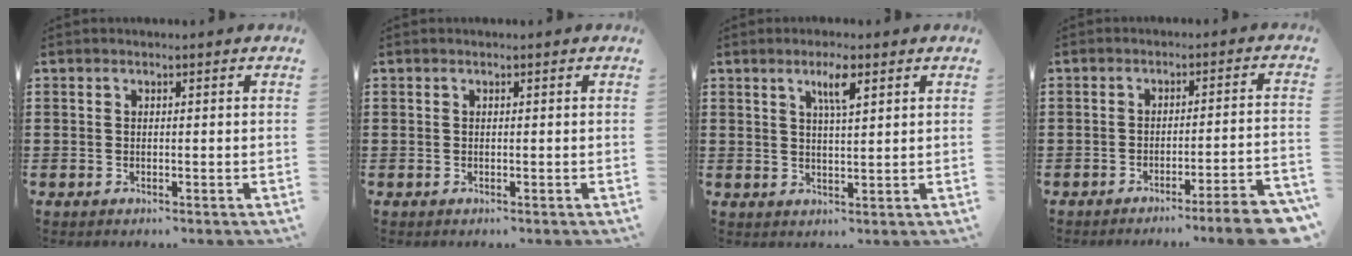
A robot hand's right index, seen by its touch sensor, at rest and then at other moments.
{"total": 0.0}
{"total": 4.0, "force": [2.2, 0.6, 3.2], "torque": [-0.060, 0.002, 0.035]}
{"total": 5.3, "force": [-4.2, -0.6, 3.2], "torque": [-0.051, -0.015, -0.081]}